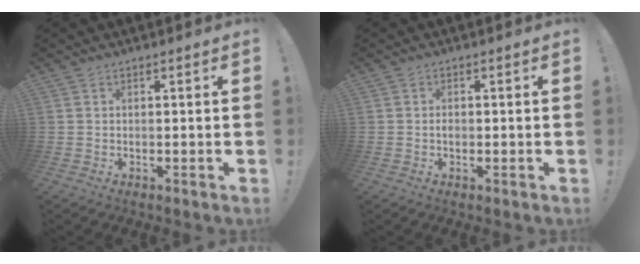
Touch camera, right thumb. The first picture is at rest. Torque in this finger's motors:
{"motor_torque": [0.34, 0.28, 0.07, -0.02, 0.02]}